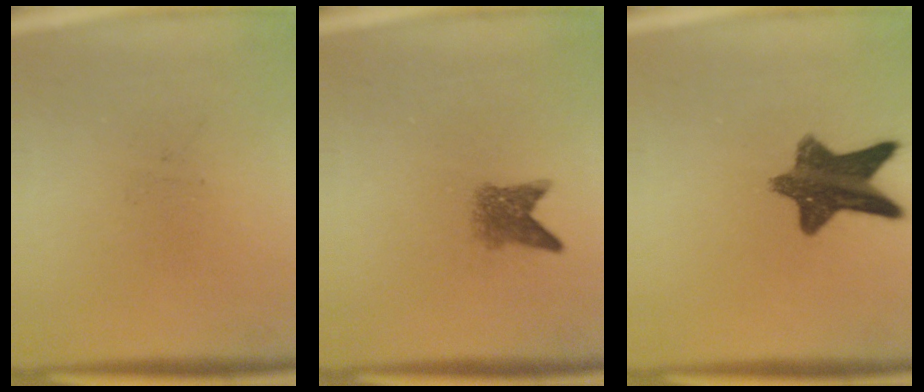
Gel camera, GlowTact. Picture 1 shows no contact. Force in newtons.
{"total": 3.0}
{"total": 11.0}